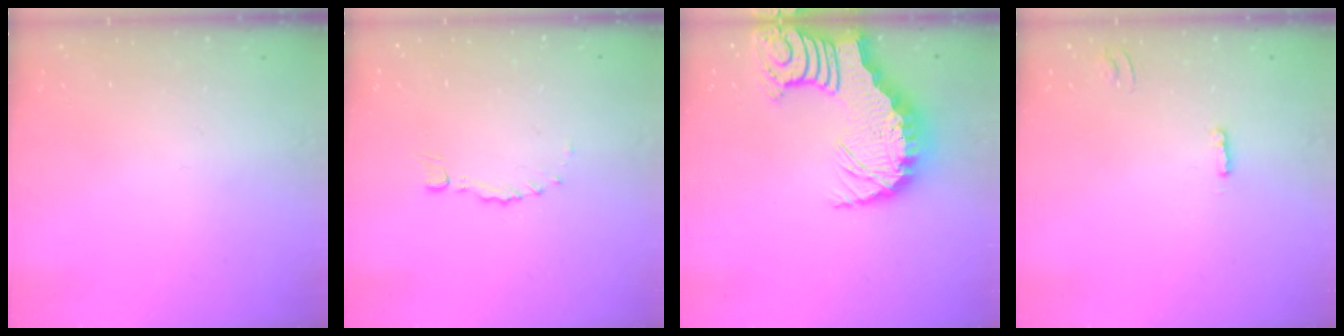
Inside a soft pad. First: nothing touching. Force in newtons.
{"total": 0.0}
{"total": 10.0, "press": 9.9, "slide": 1.3}
{"total": 1.8, "press": 1.8, "slide": 0.2}